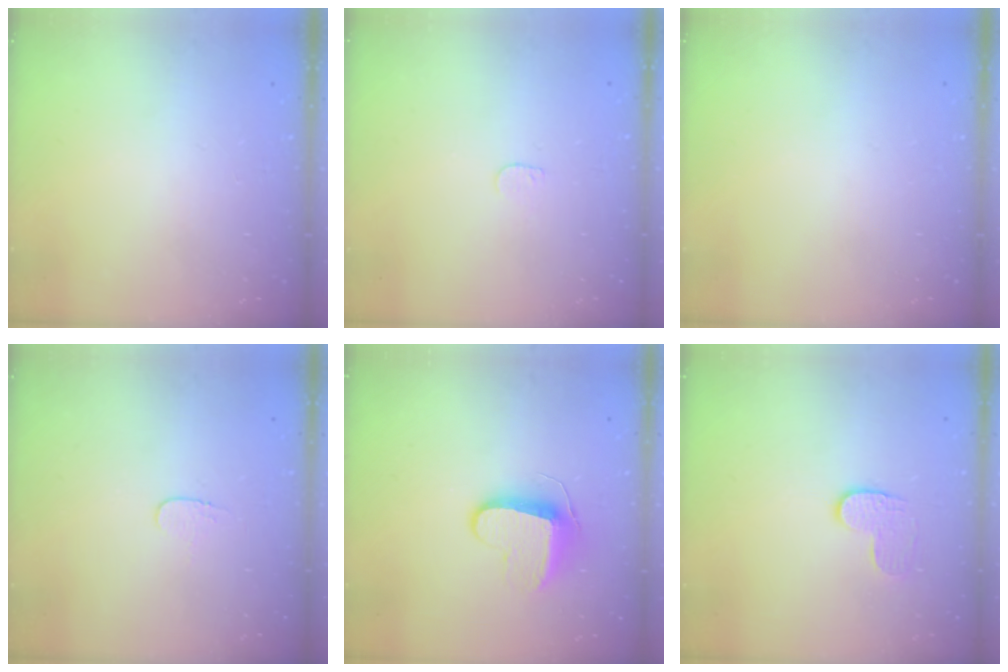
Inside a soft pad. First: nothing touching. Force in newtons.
{"total": 3.2, "press": 3.2, "slide": 0.3}
{"total": 0.0}
{"total": 3.4, "press": 3.4, "slide": 0.4}
{"total": 9.5, "press": 9.5, "slide": 0.0}
{"total": 5.7, "press": 5.7, "slide": 0.4}